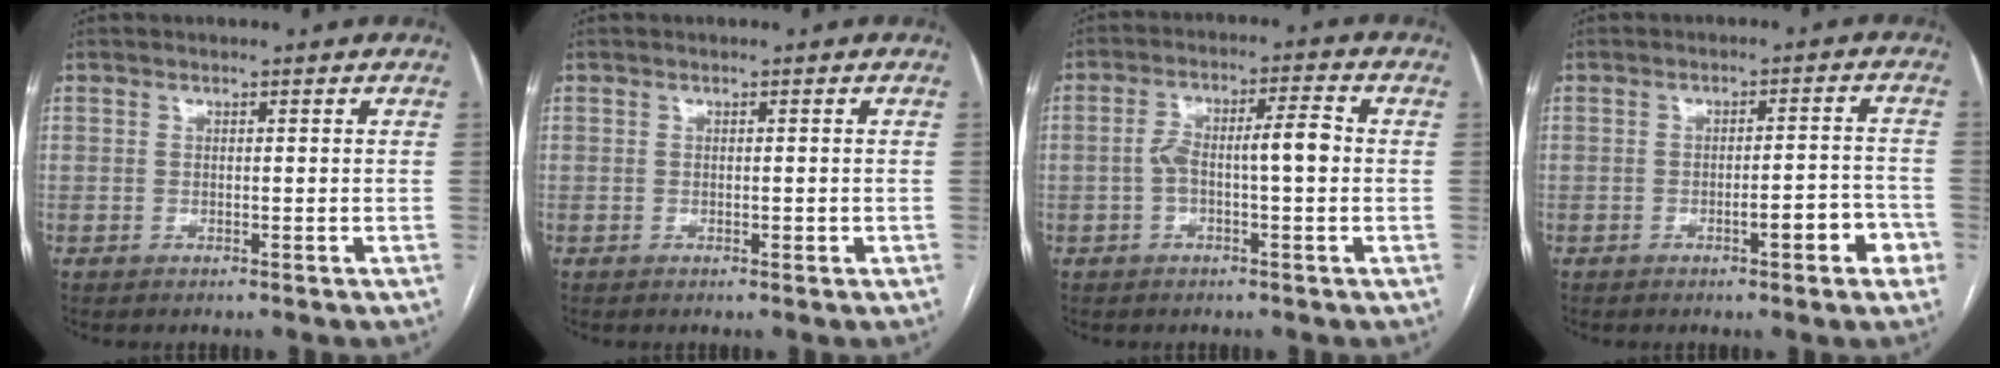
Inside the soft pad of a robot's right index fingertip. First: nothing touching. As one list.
[{"total": 0.7, "force": [-0.2, 0.3, 0.6], "torque": [-0.009, -0.001, -0.001]}, {"total": 6.8, "force": [-0.6, 1.3, 6.6], "torque": [-0.124, 0.027, -0.011]}, {"total": 5.8, "force": [-2.7, 1.2, 4.9], "torque": [-0.060, 0.013, -0.034]}]